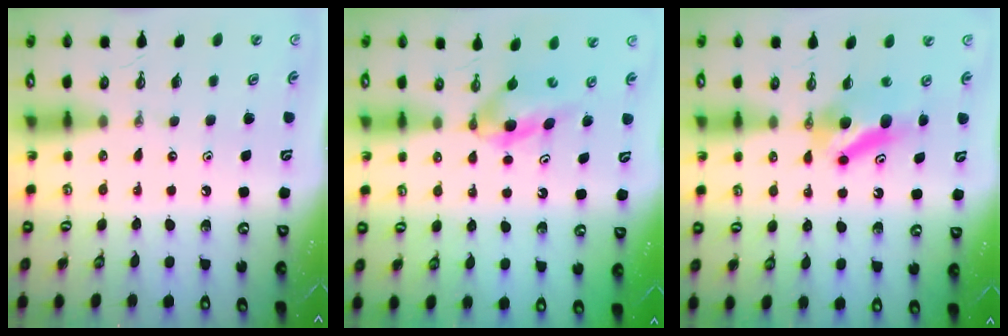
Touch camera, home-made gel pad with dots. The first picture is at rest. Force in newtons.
{"total": 4.3, "press": 4.2, "slide": 0.8}
{"total": 7.2, "press": 6.8, "slide": 2.3}